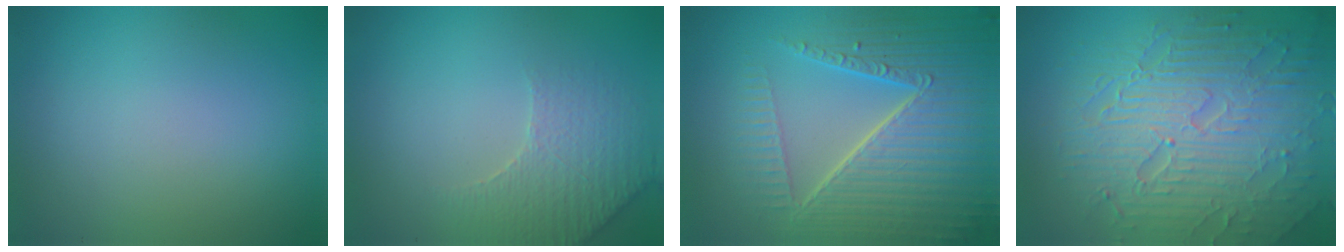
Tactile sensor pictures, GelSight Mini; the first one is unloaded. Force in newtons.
{"total": 3.7, "press": 3.6, "slide": 1.0}
{"total": 8.9, "press": 6.1, "slide": 6.4}
{"total": 10.0, "press": 6.5, "slide": 7.6}